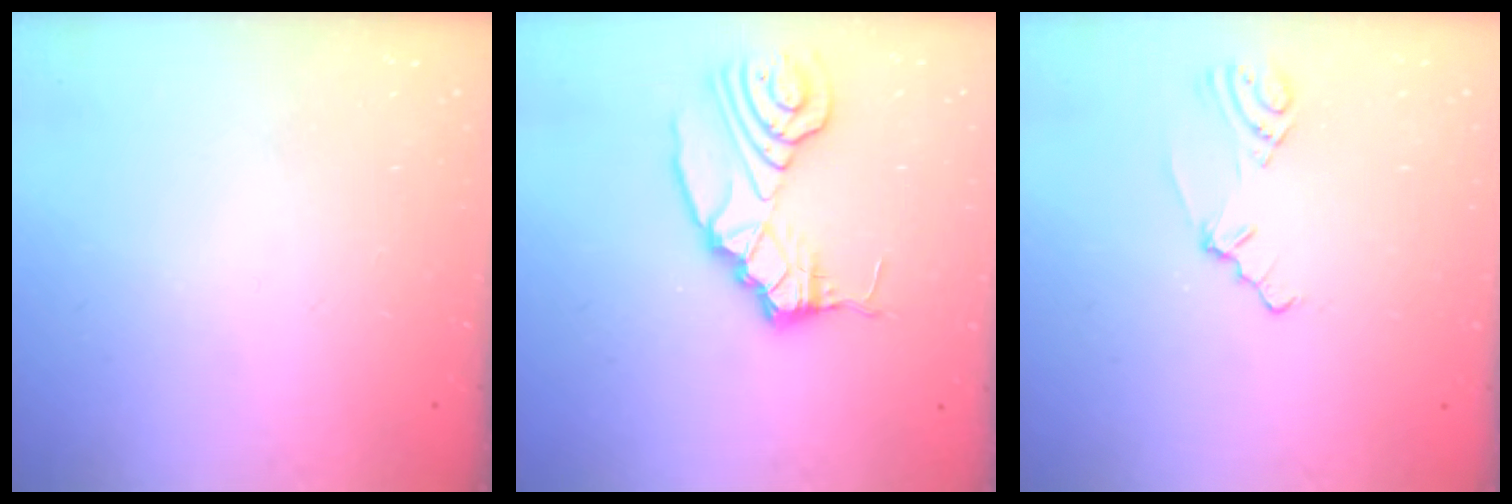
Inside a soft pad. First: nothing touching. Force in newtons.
{"total": 9.1, "press": 9.1, "slide": 0.3}
{"total": 1.6, "press": 1.5, "slide": 0.6}